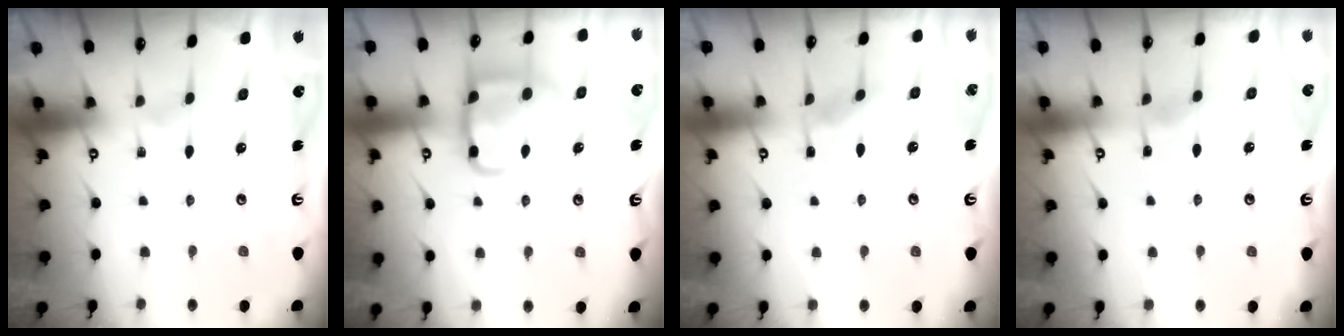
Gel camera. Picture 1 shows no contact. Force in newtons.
{"total": 14.2, "press": 14.1, "slide": 1.4}
{"total": 3.8, "press": 3.7, "slide": 0.6}
{"total": 4.2, "press": 4.1, "slide": 0.4}